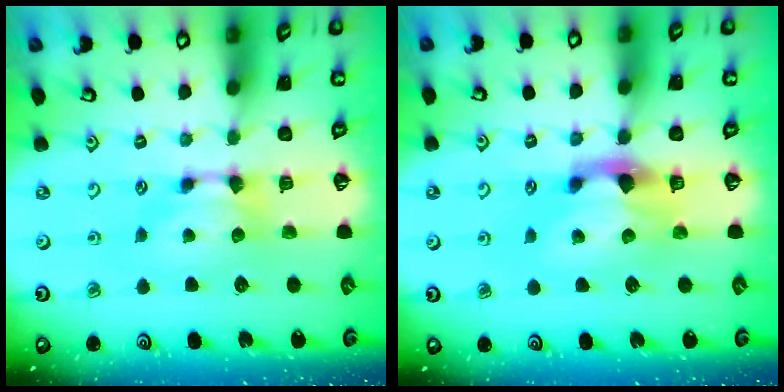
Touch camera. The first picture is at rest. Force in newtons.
{"total": 3.0, "press": 2.7, "slide": 1.3}